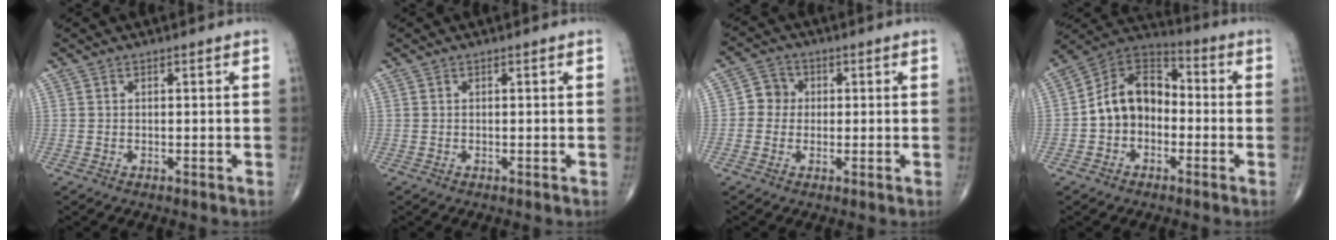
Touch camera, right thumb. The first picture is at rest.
{"total": 0.0}
{"total": 4.0, "force": [0.1, 3.8, 1.3], "torque": [0.003, 0.010, -0.009]}
{"total": 12.3, "force": [-1.8, 9.2, 8.0], "torque": [-0.113, 0.044, -0.049]}